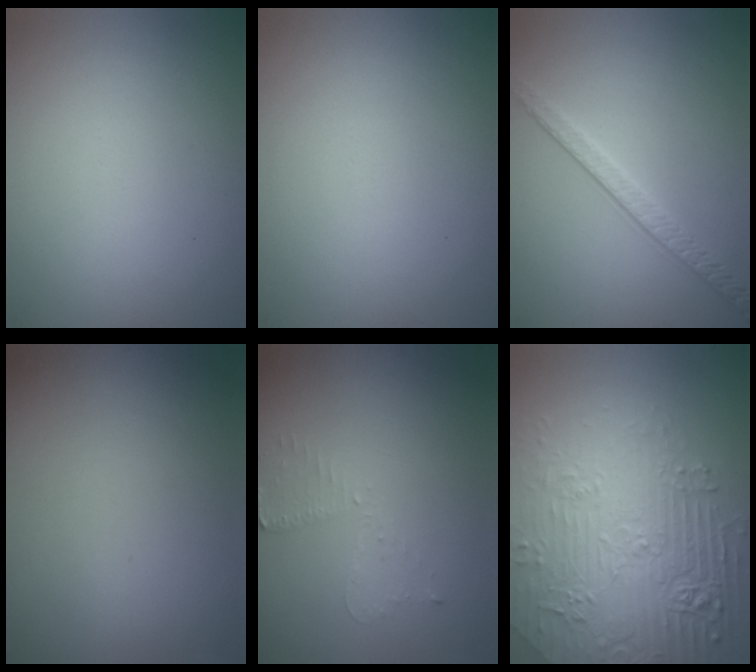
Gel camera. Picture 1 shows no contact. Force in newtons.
{"total": 0.0}
{"total": 2.4, "press": 2.0, "slide": 1.4}
{"total": 0.0}
{"total": 1.9, "press": 1.9, "slide": 0.4}
{"total": 8.9, "press": 6.1, "slide": 6.4}